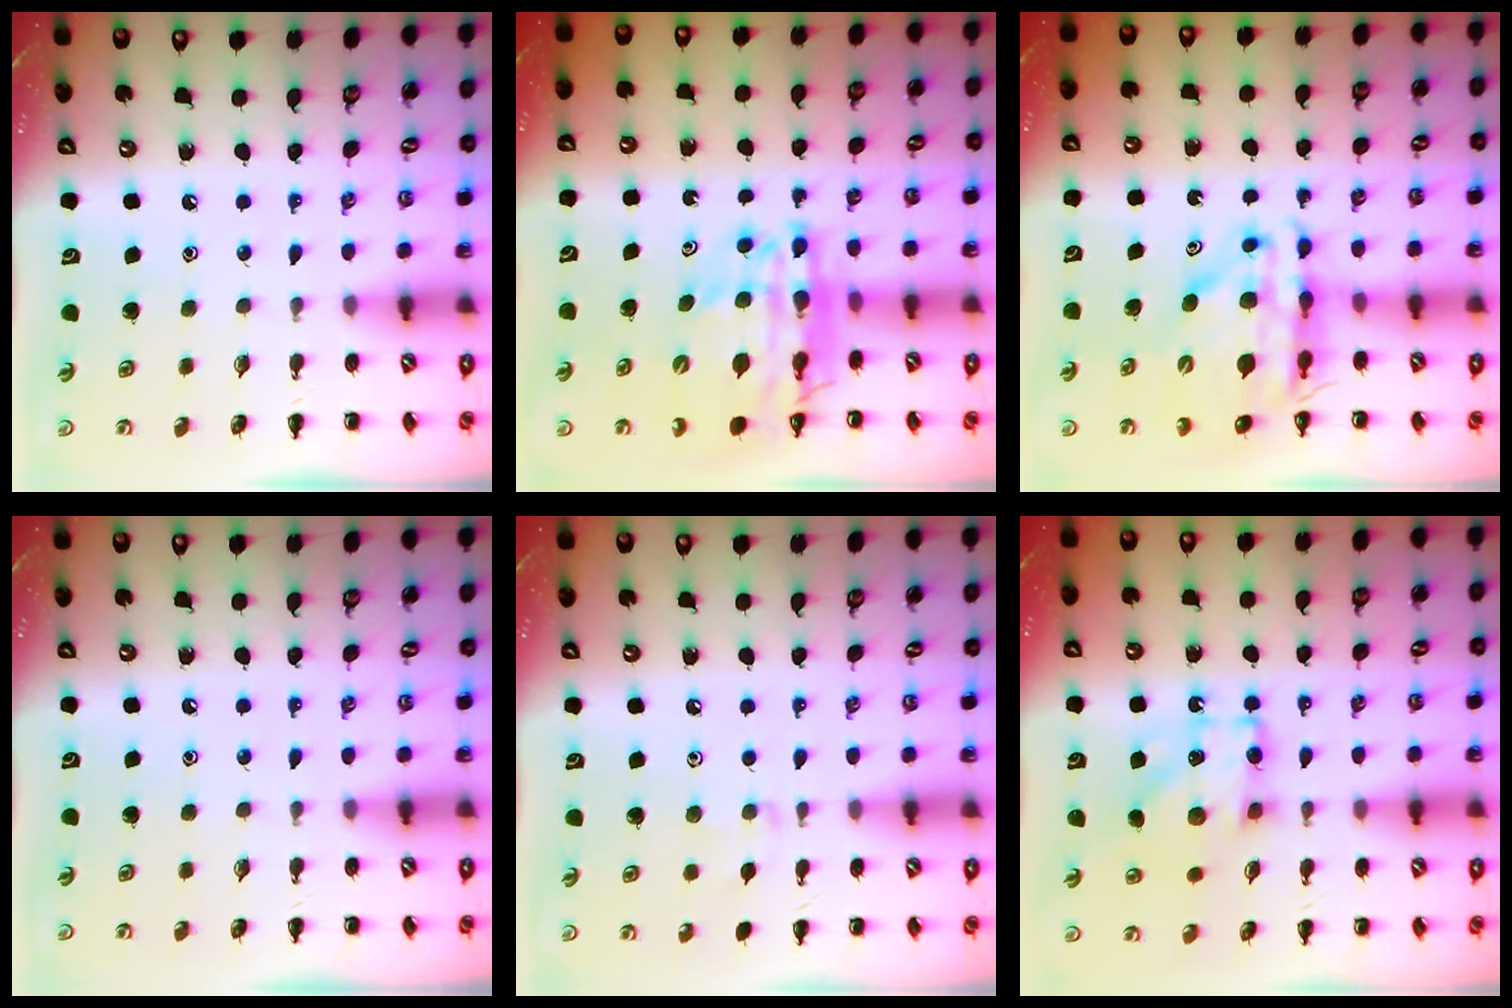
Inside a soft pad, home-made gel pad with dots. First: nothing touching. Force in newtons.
{"total": 16.8, "press": 16.2, "slide": 4.5}
{"total": 12.4, "press": 12.0, "slide": 3.4}
{"total": 0.0}
{"total": 2.9, "press": 2.7, "slide": 1.1}
{"total": 10.9, "press": 10.8, "slide": 1.3}